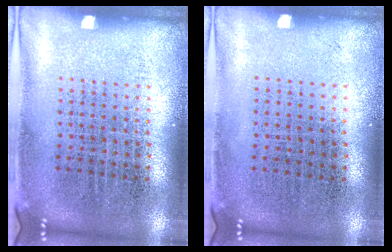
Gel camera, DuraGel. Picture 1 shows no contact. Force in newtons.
{"total": 0.0}